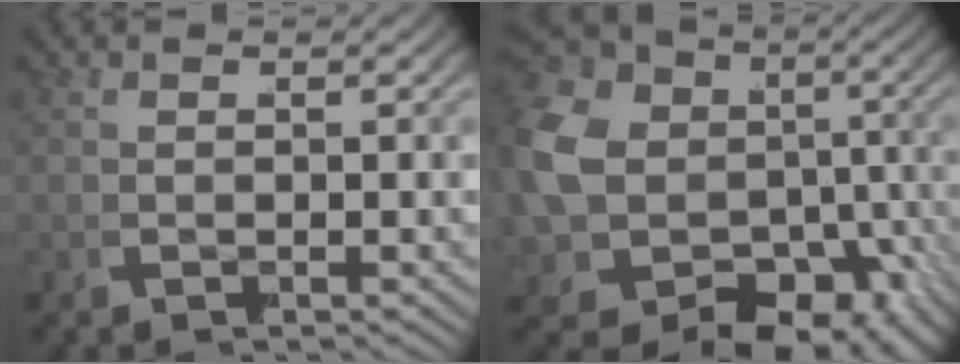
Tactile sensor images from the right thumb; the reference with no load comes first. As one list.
[{"total": 18.9, "force": [-2.6, 15.8, 10.1], "torque": [-0.237, -0.086, -0.019]}]